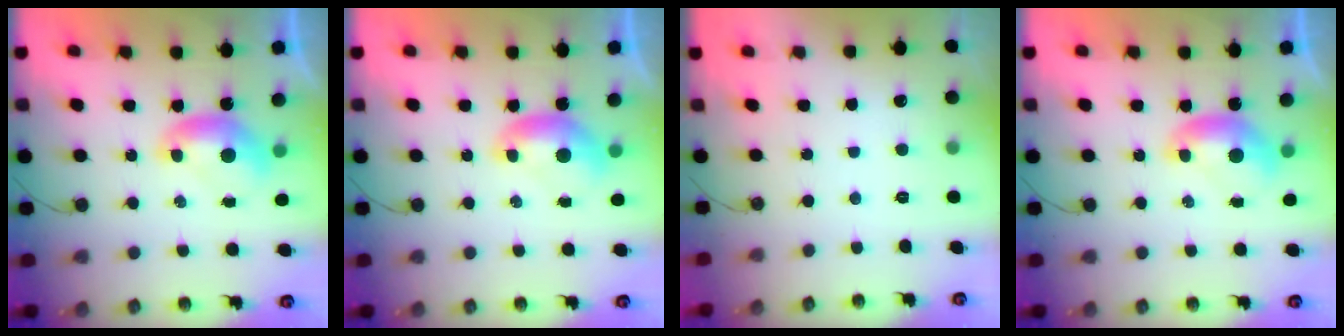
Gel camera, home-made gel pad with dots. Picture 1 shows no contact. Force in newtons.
{"total": 0.0}
{"total": 2.7, "press": 2.7, "slide": 0.3}
{"total": 0.0}